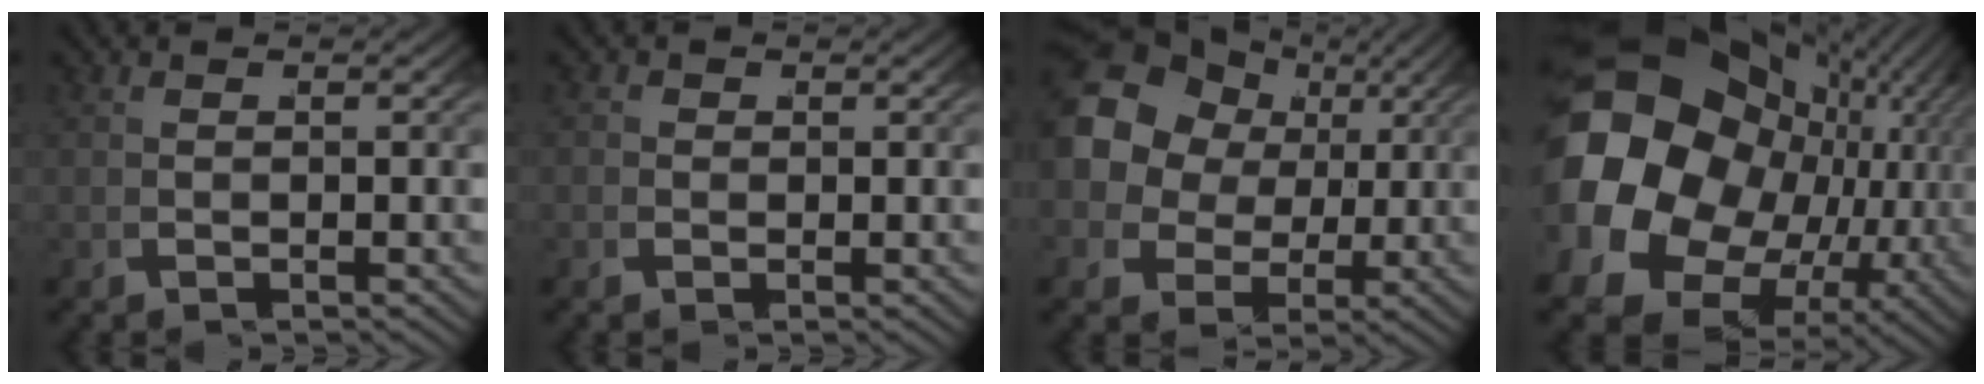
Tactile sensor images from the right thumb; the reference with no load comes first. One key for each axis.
{"total": 0.7, "fx": -0.1, "fy": 0.7, "fz": -0.1, "tx": 0.007, "ty": 0.001, "tz": -0.007}
{"total": 13.1, "fx": 2.7, "fy": 10.7, "fz": 7.1, "tx": -0.171, "ty": -0.019, "tz": 0.047}
{"total": 27.4, "fx": 0.3, "fy": 20.5, "fz": 18.1, "tx": -0.311, "ty": -0.036, "tz": 0.002}